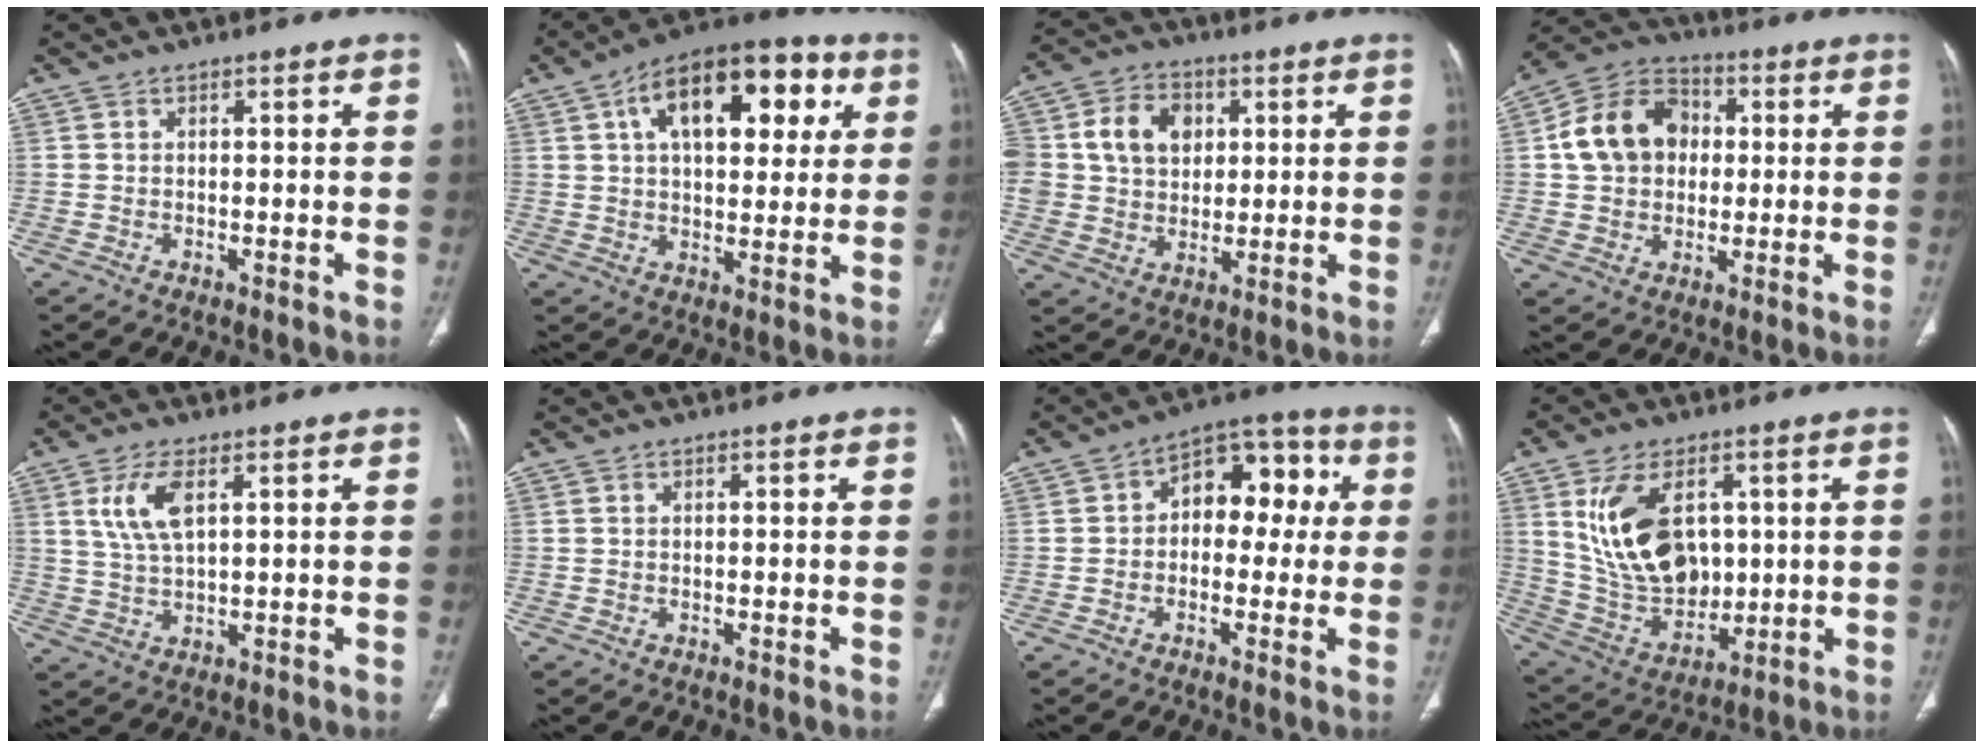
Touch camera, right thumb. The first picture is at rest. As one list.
[{"total": 20.1, "force": [7.0, 10.6, 15.6], "torque": [-0.193, 0.012, 0.100]}, {"total": 14.8, "force": [3.3, 12.0, 8.1], "torque": [-0.140, 0.013, 0.063]}, {"total": 13.7, "force": [1.6, 11.0, 8.0], "torque": [-0.118, 0.020, 0.020]}, {"total": 7.0, "force": [2.7, 2.8, 5.8], "torque": [-0.126, -0.008, 0.060]}, {"total": 0.0}, {"total": 11.7, "force": [1.4, 7.8, 8.7], "torque": [-0.069, 0.040, 0.007]}, {"total": 17.1, "force": [4.3, 11.0, 12.3], "torque": [-0.192, -0.018, 0.101]}]